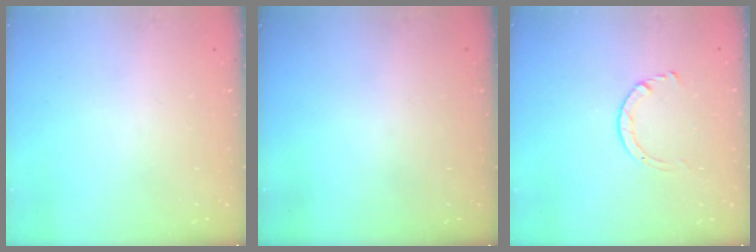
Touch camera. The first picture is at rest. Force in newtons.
{"total": 0.0}
{"total": 2.9, "press": 2.9, "slide": 0.2}